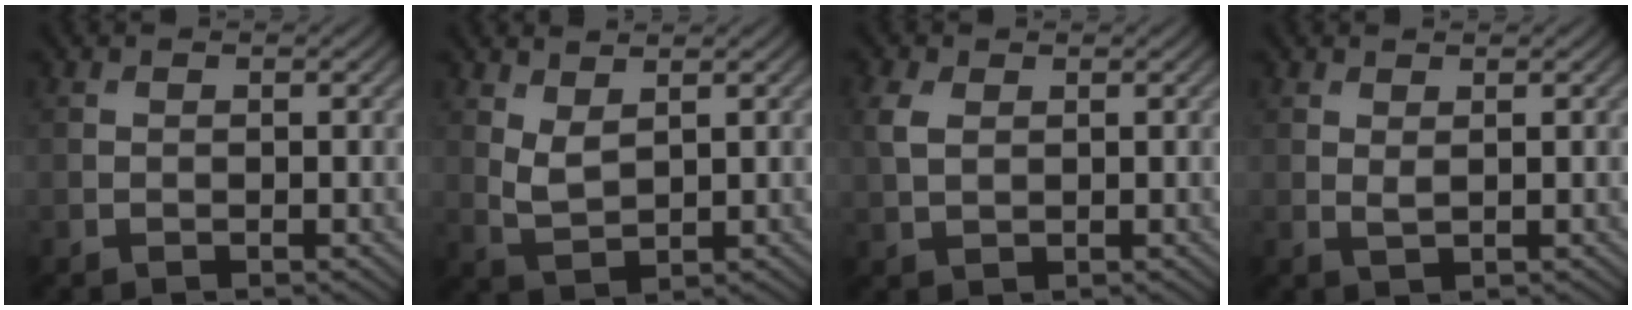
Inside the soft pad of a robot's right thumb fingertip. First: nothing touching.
{"total": 3.0, "force": [1.8, 1.3, 2.0], "torque": [-0.053, -0.006, 0.043]}
{"total": 3.0, "force": [0.9, 1.9, 2.1], "torque": [-0.060, 0.005, 0.017]}
{"total": 1.0, "force": [0.6, 0.2, 0.7], "torque": [-0.019, -0.003, 0.014]}